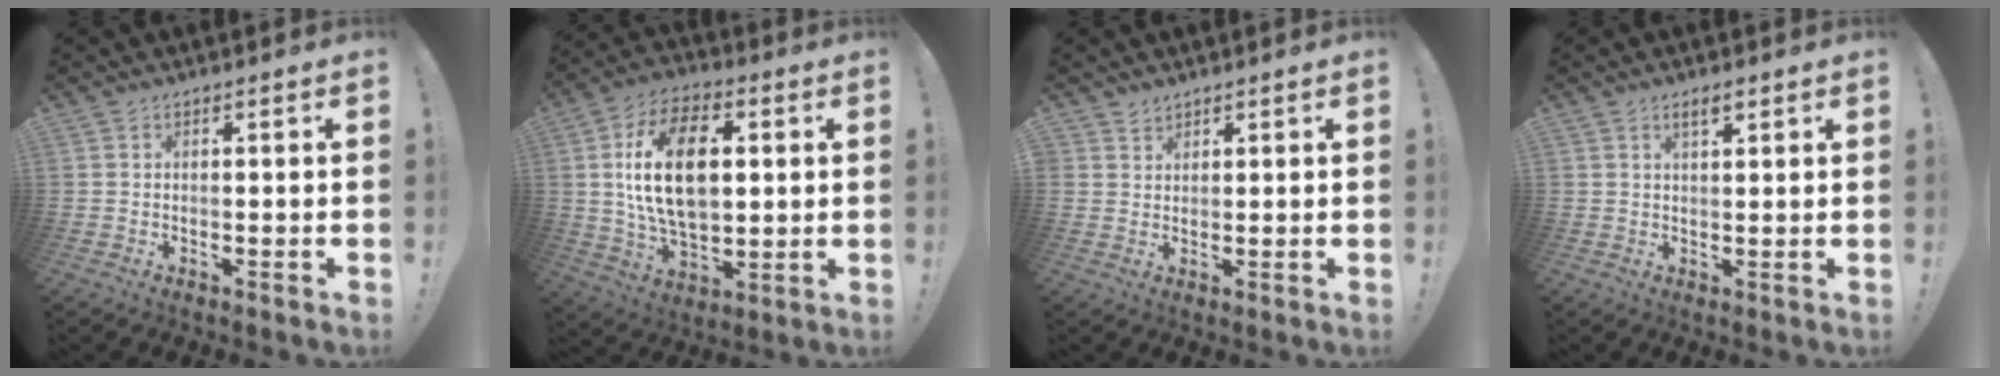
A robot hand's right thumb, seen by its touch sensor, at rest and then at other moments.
{"total": 20.7, "force": [3.2, 12.2, 16.4], "torque": [-0.289, 0.005, 0.049]}
{"total": 2.4, "force": [2.1, 1.1, 0.1], "torque": [0.009, -0.016, 0.037]}
{"total": 3.1, "force": [1.9, 1.0, 2.2], "torque": [-0.031, -0.007, 0.031]}